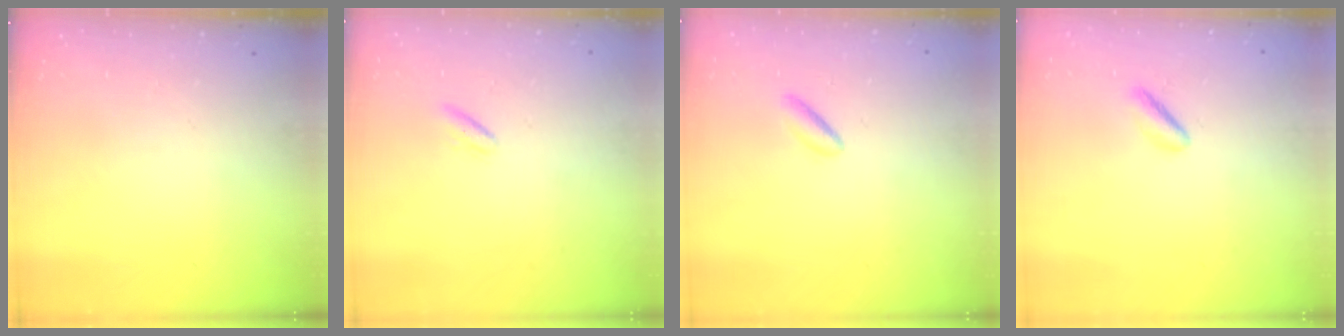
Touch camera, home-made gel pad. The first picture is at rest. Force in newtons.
{"total": 2.1, "press": 2.0, "slide": 0.8}
{"total": 2.5, "press": 2.3, "slide": 0.9}
{"total": 2.1, "press": 1.9, "slide": 0.9}